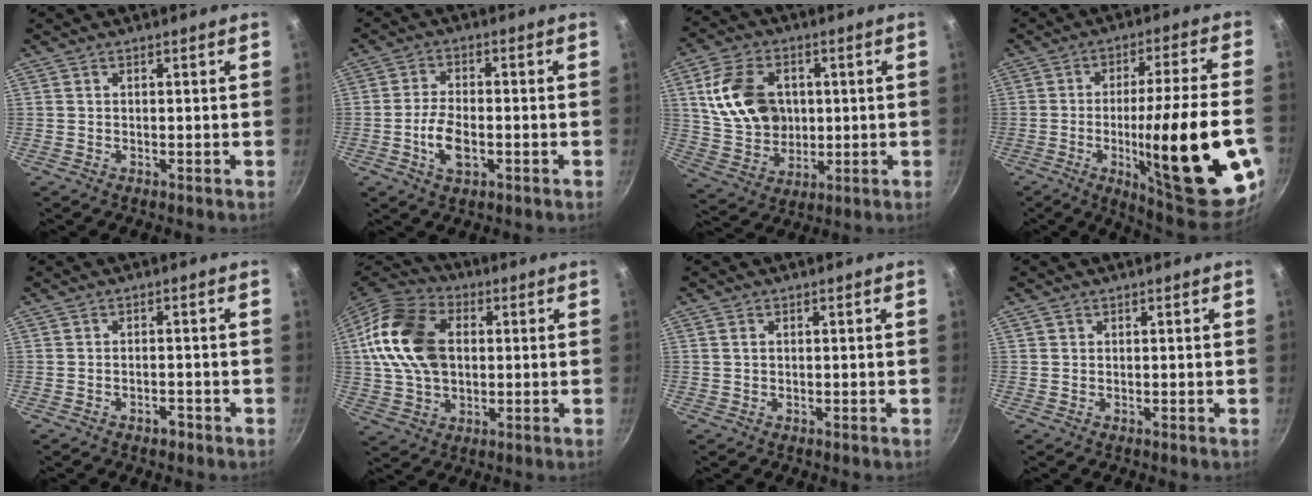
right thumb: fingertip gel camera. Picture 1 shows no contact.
{"total": 6.7, "force": [-1.9, 3.4, 5.4], "torque": [-0.103, 0.014, -0.039]}
{"total": 15.1, "force": [2.8, 11.3, 9.6], "torque": [-0.156, -0.006, 0.061]}
{"total": 26.5, "force": [-6.8, 5.2, 25.1], "torque": [-0.345, 0.010, -0.087]}
{"total": 1.8, "force": [-1.2, 0.9, 0.9], "torque": [-0.009, 0.014, -0.014]}
{"total": 17.9, "force": [2.6, 12.7, 12.4], "torque": [-0.219, 0.019, 0.039]}
{"total": 1.0, "force": [0.2, 0.7, 0.6], "torque": [-0.010, 0.003, 0.004]}
{"total": 0.7, "force": [0.3, 0.6, 0.1], "torque": [0.001, 0.002, 0.002]}